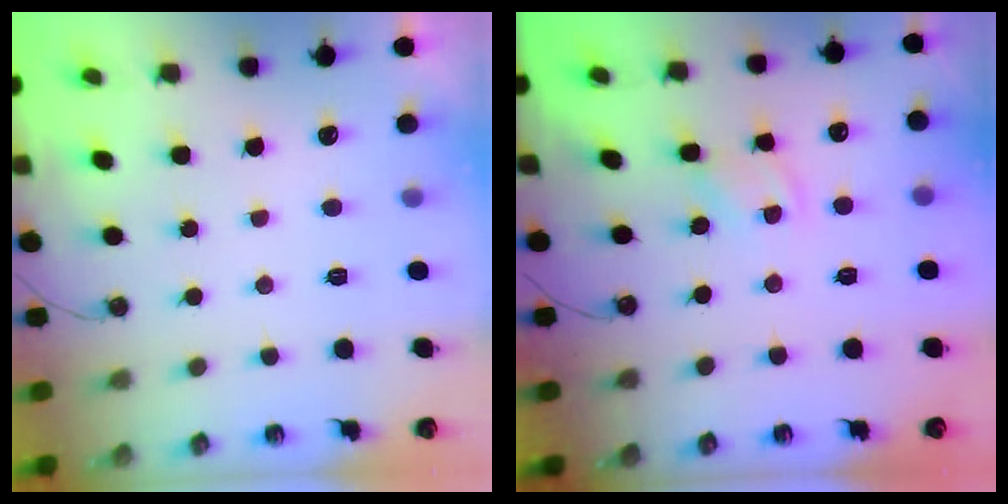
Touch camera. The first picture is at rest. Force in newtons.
{"total": 2.9, "press": 2.8, "slide": 0.5}